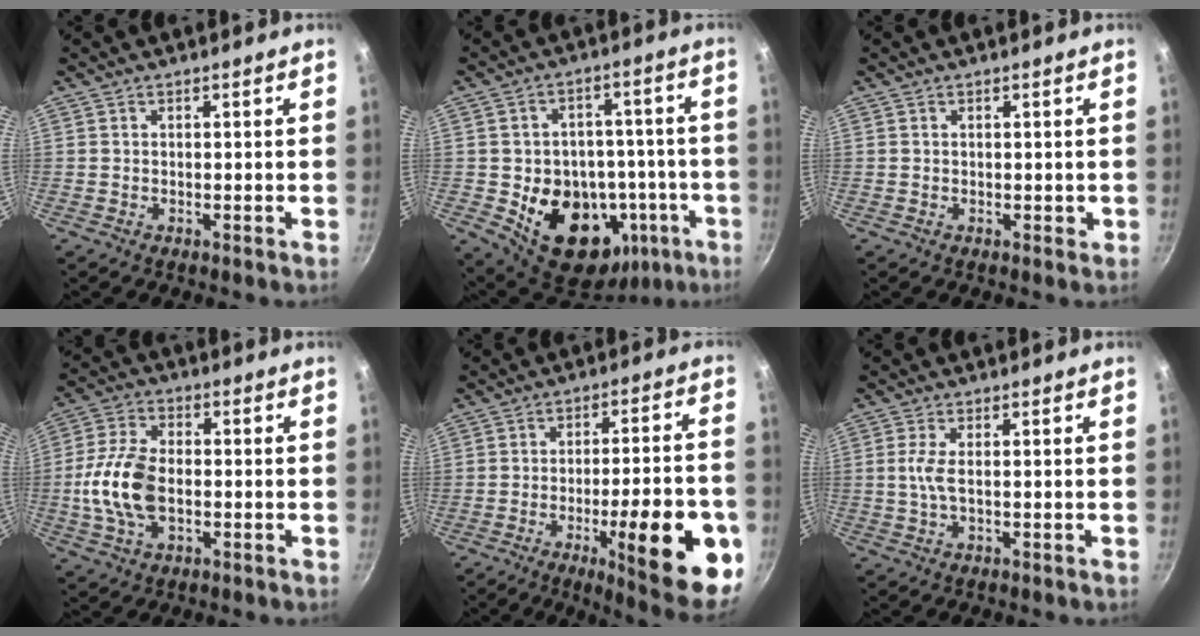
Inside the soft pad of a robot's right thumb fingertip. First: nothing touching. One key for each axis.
{"total": 22.0, "fx": -7.4, "fy": 15.9, "fz": 13.3, "tx": -0.161, "ty": 0.029, "tz": -0.082}
{"total": 0.7, "fx": 0.1, "fy": 0.6, "fz": 0.4, "tx": 0.000, "ty": 0.003, "tz": 0.002}
{"total": 12.0, "fx": -1.6, "fy": 7.0, "fz": 9.7, "tx": -0.192, "ty": 0.024, "tz": -0.037}
{"total": 20.9, "fx": -7.1, "fy": 5.3, "fz": 18.9, "tx": -0.231, "ty": 0.022, "tz": -0.093}
{"total": 3.2, "fx": -0.1, "fy": 0.8, "fz": 3.1, "tx": -0.074, "ty": 0.002, "tz": -0.002}